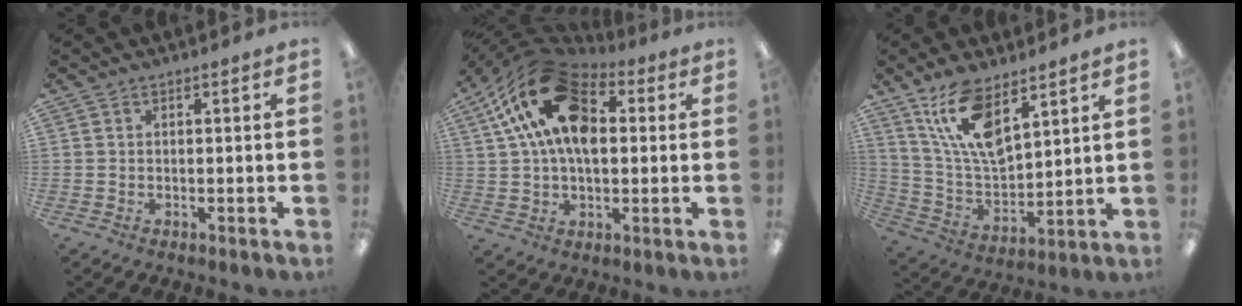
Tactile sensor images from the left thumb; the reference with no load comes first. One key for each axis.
{"total": 21.8, "fx": 7.4, "fy": 13.1, "fz": 15.8, "tx": -0.309, "ty": -0.009, "tz": 0.126}
{"total": 14.2, "fx": 9.2, "fy": 5.9, "fz": 9.1, "tx": -0.196, "ty": -0.037, "tz": 0.168}